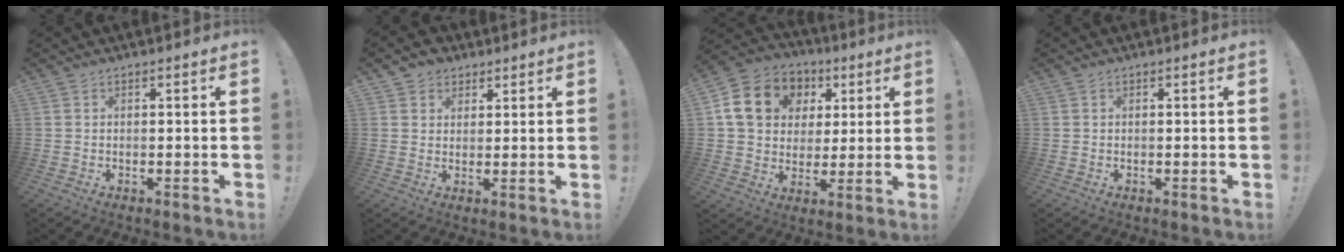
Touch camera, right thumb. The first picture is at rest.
{"total": 4.5, "force": [2.2, 3.8, 0.6], "torque": [-0.005, -0.013, 0.043]}
{"total": 16.1, "force": [5.5, 13.1, 7.6], "torque": [-0.107, -0.009, 0.119]}
{"total": 0.0}